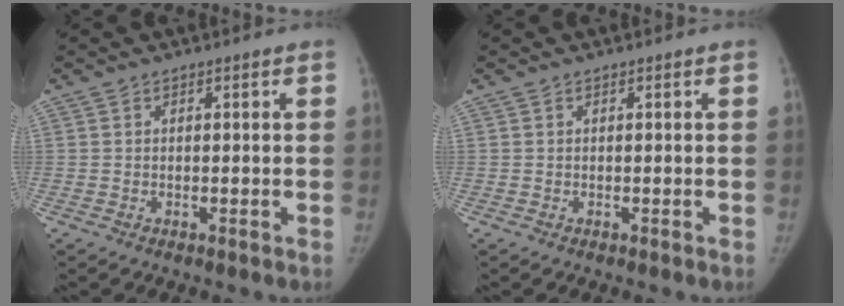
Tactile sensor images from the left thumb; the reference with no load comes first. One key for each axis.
{"total": 0.0}